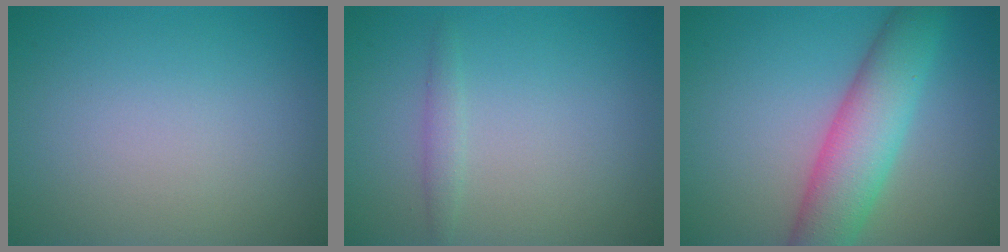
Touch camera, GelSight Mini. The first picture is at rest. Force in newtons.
{"total": 1.1, "press": 1.1, "slide": 0.0}
{"total": 6.8, "press": 6.8, "slide": 0.3}